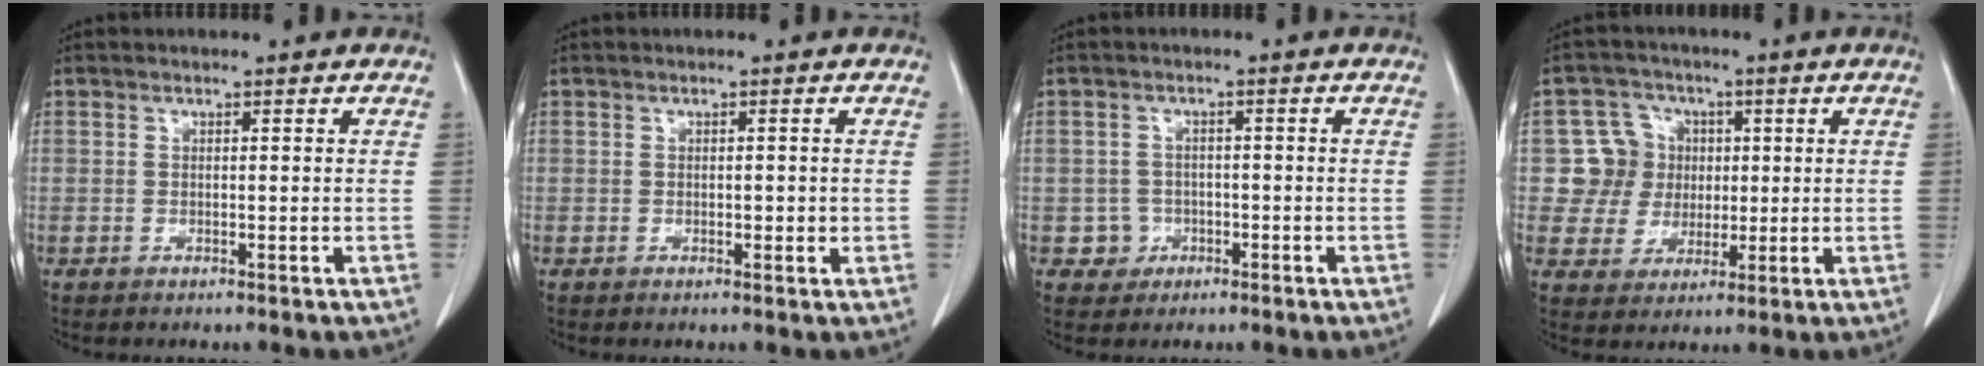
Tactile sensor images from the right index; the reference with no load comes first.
{"total": 1.1, "force": [-0.1, 0.6, 0.9], "torque": [-0.014, -0.001, -0.001]}
{"total": 2.9, "force": [-1.1, 2.7, -0.2], "torque": [0.015, 0.014, -0.014]}
{"total": 7.4, "force": [1.1, 7.3, 0.8], "torque": [-0.010, 0.025, 0.026]}